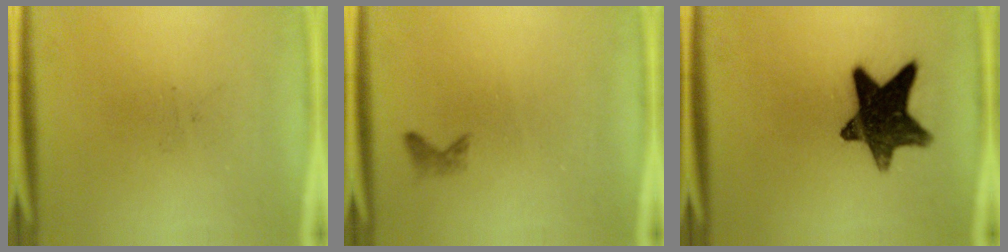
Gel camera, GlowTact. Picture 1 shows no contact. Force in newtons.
{"total": 0.8}
{"total": 13.7}